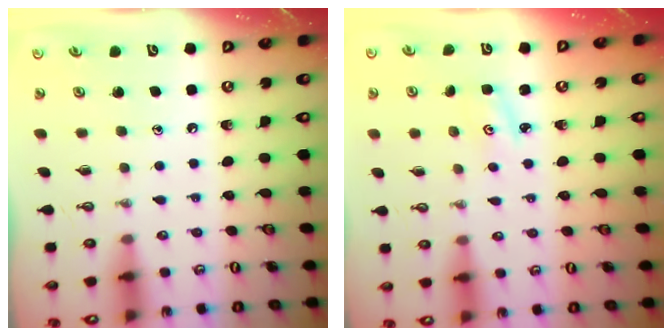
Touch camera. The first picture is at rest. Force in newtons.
{"total": 2.9, "press": 2.9, "slide": 0.3}